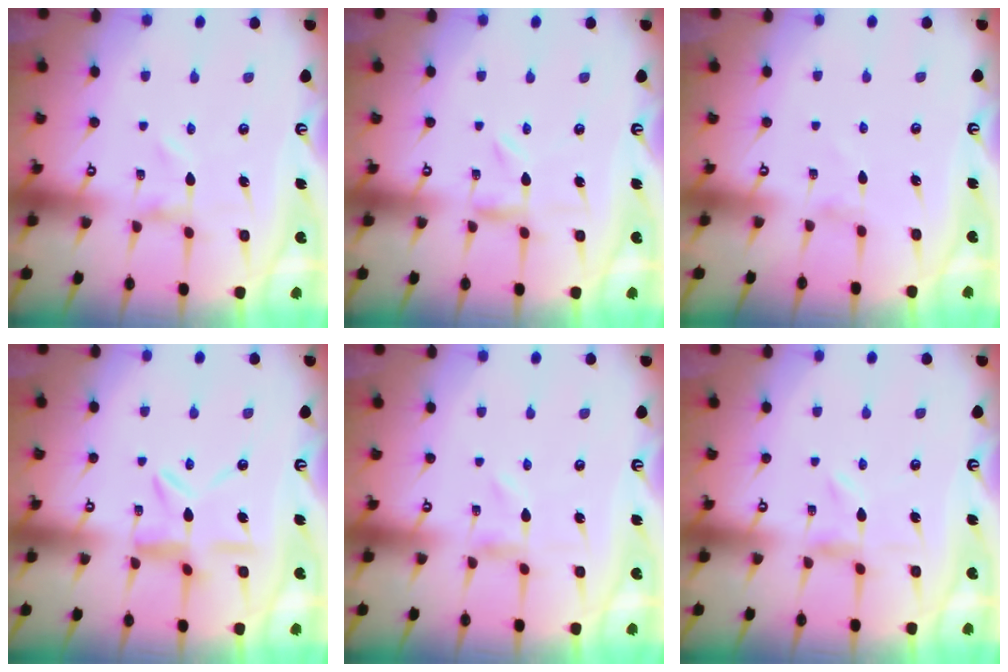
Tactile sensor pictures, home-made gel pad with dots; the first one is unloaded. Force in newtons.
{"total": 1.4, "press": 1.4, "slide": 0.2}
{"total": 0.0}
{"total": 9.4, "press": 9.4, "slide": 0.8}
{"total": 0.0}
{"total": 0.7, "press": 0.6, "slide": 0.3}